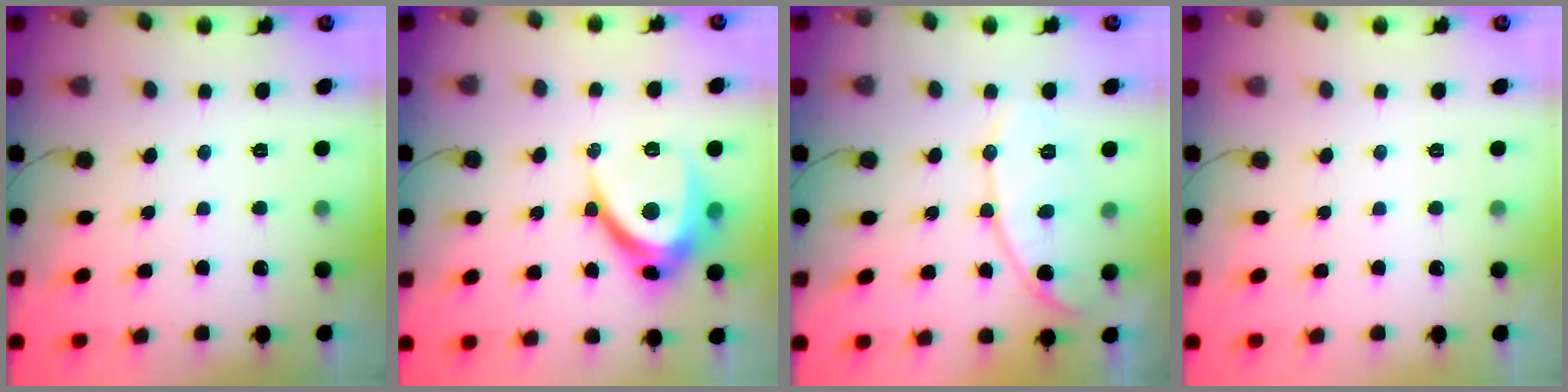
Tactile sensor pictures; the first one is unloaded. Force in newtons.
{"total": 11.4, "press": 11.4, "slide": 0.7}
{"total": 10.3, "press": 10.3, "slide": 0.5}
{"total": 0.0}